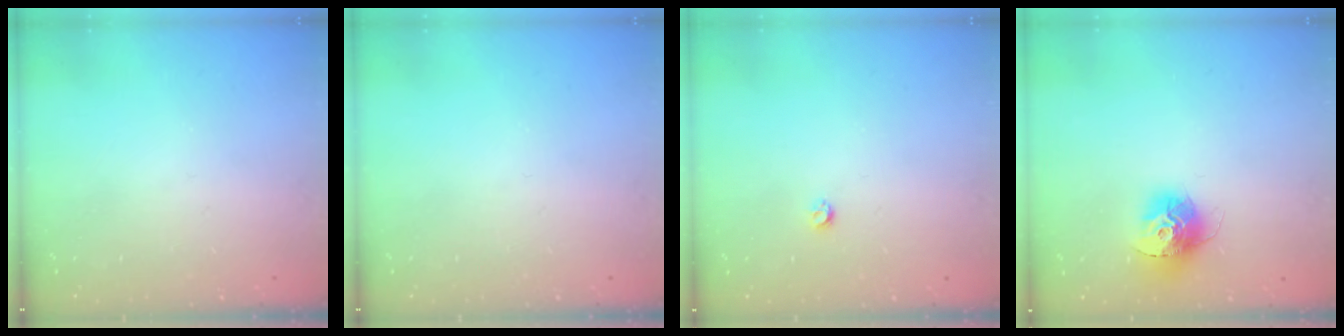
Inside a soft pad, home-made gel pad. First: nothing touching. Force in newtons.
{"total": 0.0}
{"total": 2.9, "press": 2.8, "slide": 0.5}
{"total": 13.4, "press": 13.3, "slide": 1.2}